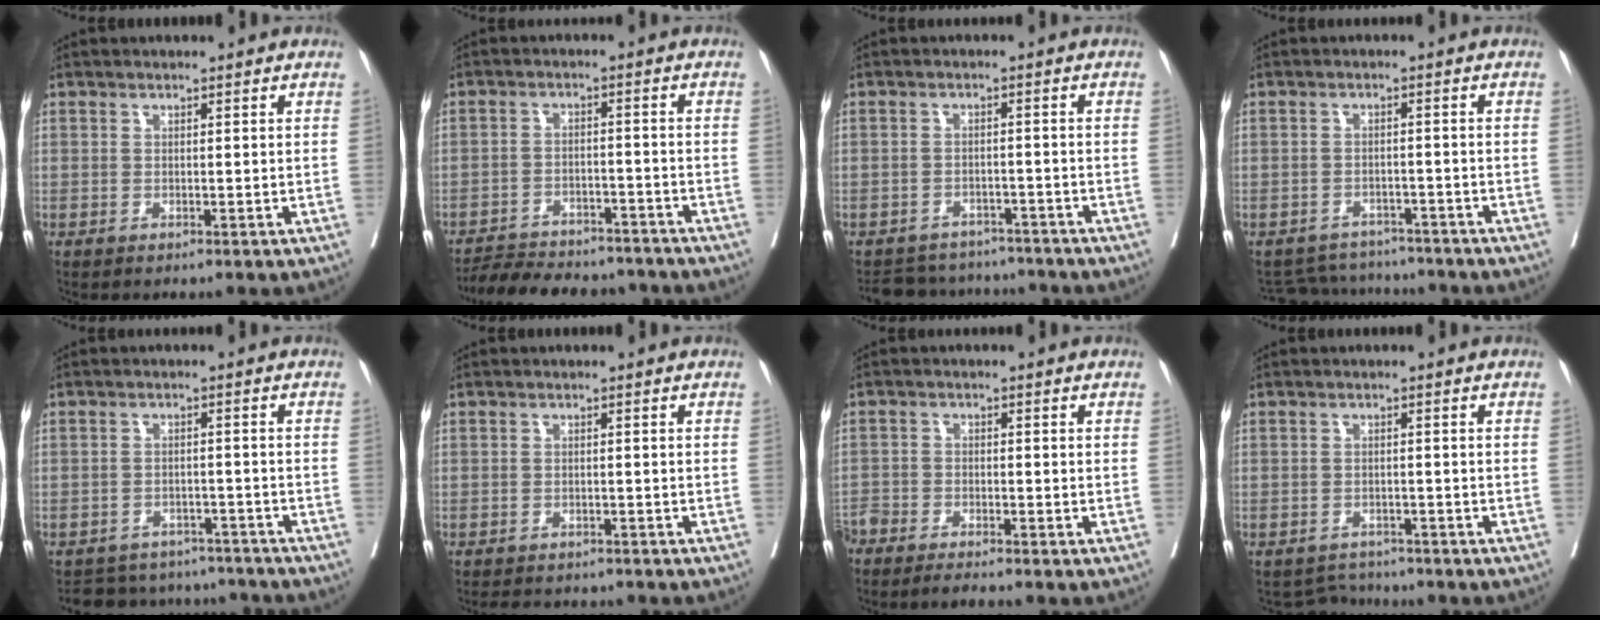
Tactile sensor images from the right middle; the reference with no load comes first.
{"total": 13.6, "force": [-12.5, 3.5, 3.8], "torque": [-0.064, 0.010, -0.172]}
{"total": 8.6, "force": [-8.0, 2.9, 0.7], "torque": [-0.007, 0.013, -0.105]}
{"total": 6.7, "force": [-6.5, 1.7, -0.4], "torque": [0.010, 0.012, -0.092]}
{"total": 10.8, "force": [-10.0, 3.9, 0.9], "torque": [-0.010, 0.021, -0.123]}
{"total": 6.7, "force": [-6.1, 2.1, 1.7], "torque": [-0.017, -0.003, -0.078]}
{"total": 6.0, "force": [-5.5, 0.7, 2.2], "torque": [-0.032, -0.011, -0.098]}
{"total": 3.2, "force": [-3.0, 0.5, -1.0], "torque": [0.015, 0.000, -0.046]}